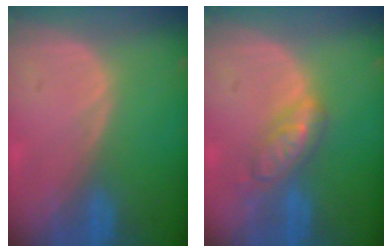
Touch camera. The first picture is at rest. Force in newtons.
{"total": 5.9, "press": 5.2, "slide": 2.9}